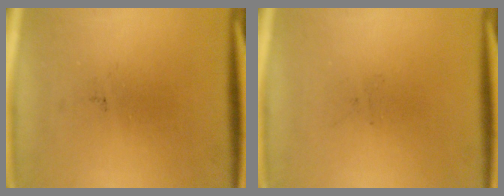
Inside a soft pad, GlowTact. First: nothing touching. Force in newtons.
{"total": 0.0}